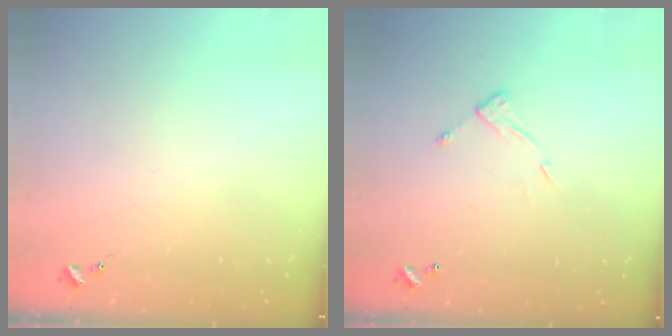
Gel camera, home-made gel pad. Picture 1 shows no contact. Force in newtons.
{"total": 7.0, "press": 7.0, "slide": 0.4}